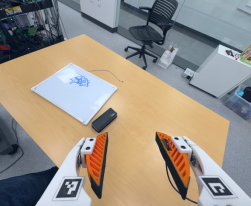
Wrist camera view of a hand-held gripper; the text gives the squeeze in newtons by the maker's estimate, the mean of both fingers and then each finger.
{"total": 0.0}